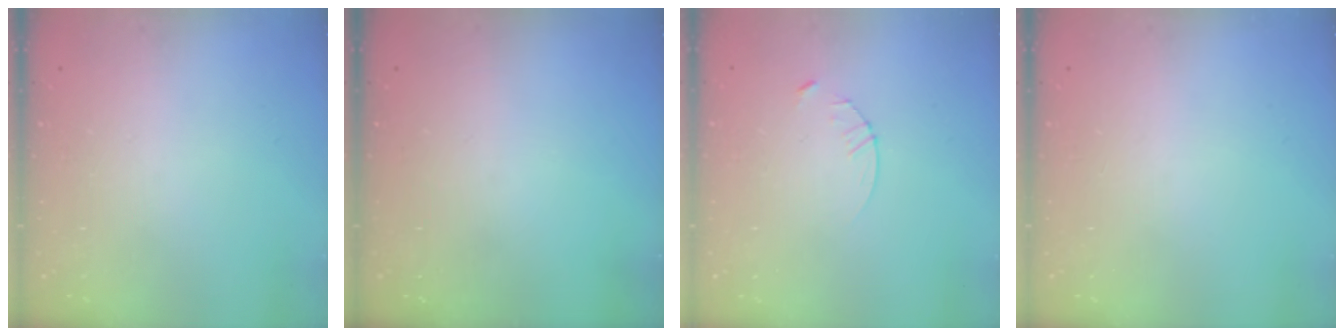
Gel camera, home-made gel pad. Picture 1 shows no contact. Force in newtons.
{"total": 0.0}
{"total": 3.4, "press": 3.4, "slide": 0.4}
{"total": 0.0}